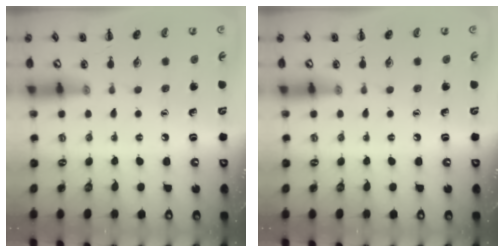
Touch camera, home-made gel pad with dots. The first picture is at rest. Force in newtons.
{"total": 0.0}